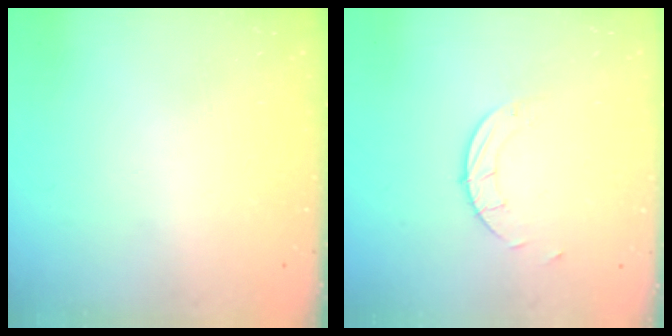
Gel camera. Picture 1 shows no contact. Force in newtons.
{"total": 1.9, "press": 1.9, "slide": 0.1}